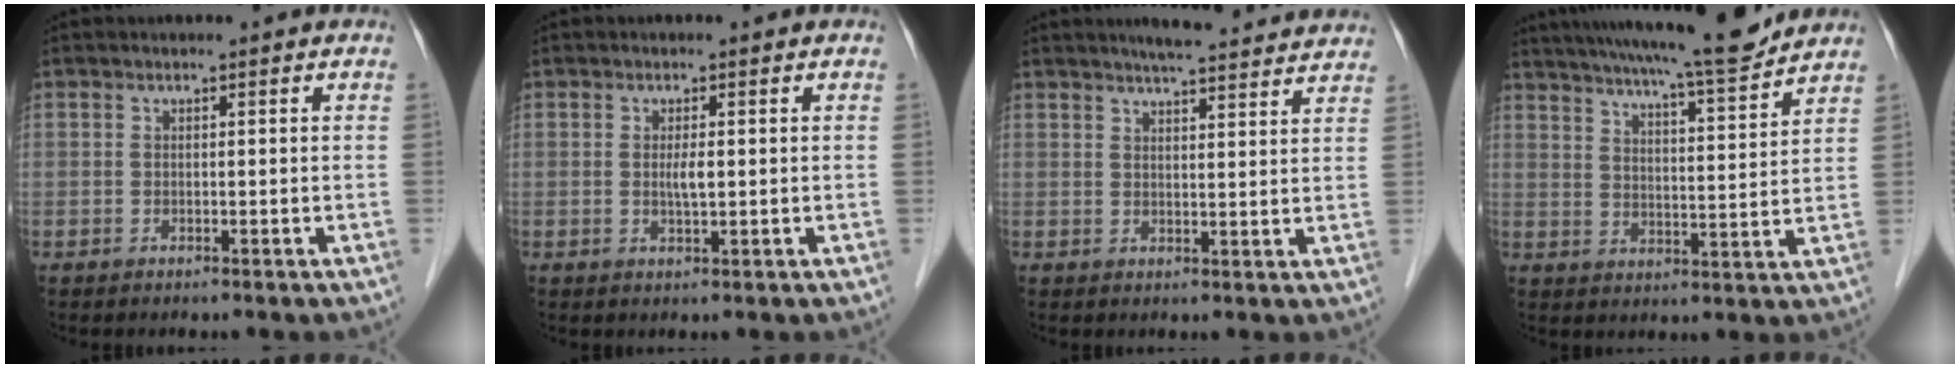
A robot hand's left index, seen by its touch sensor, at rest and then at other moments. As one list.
[{"total": 2.0, "force": [0.1, 0.4, 1.9], "torque": [-0.040, -0.001, 0.002]}, {"total": 12.7, "force": [11.7, 1.1, 4.9], "torque": [-0.060, 0.009, 0.135]}, {"total": 15.6, "force": [13.8, 0.2, 7.2], "torque": [-0.116, -0.001, 0.199]}]